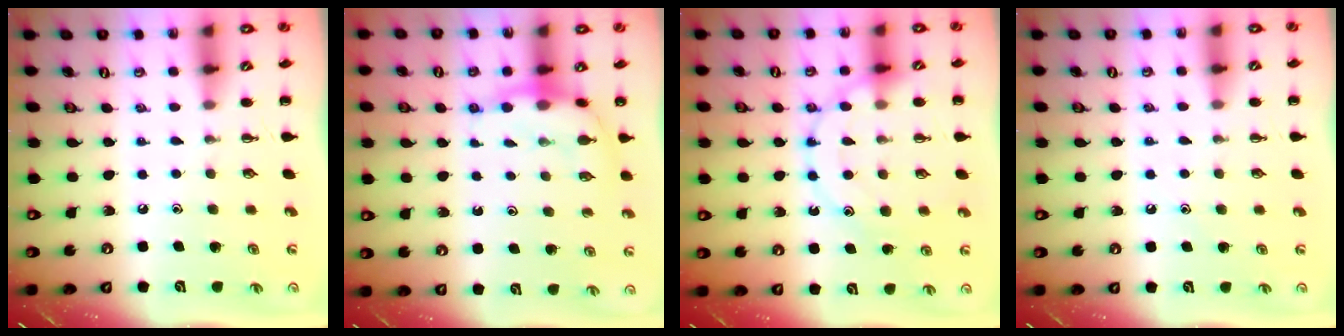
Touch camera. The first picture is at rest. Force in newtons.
{"total": 7.4, "press": 7.3, "slide": 0.8}
{"total": 14.7, "press": 14.6, "slide": 2.2}
{"total": 7.5, "press": 7.3, "slide": 1.4}